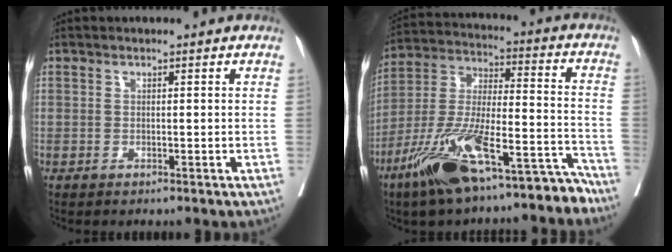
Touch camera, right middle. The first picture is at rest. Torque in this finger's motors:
{"motor_torque": [1.20, -0.94, 0.35, 0.21]}